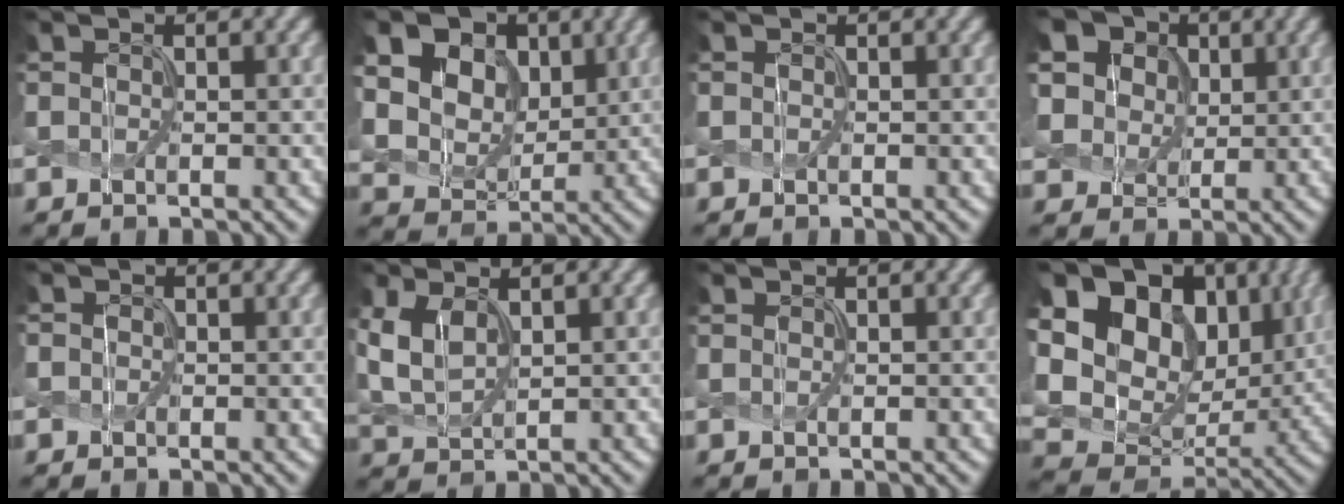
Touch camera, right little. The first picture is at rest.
{"total": 14.6, "force": [6.0, 11.2, 7.2], "torque": [-0.192, 0.027, 0.124]}
{"total": 0.0}
{"total": 11.1, "force": [5.7, 8.2, 4.9], "torque": [-0.139, 0.029, 0.096]}
{"total": 1.1, "force": [0.0, 1.0, 0.3], "torque": [-0.003, 0.001, -0.011]}
{"total": 3.7, "force": [1.3, 2.1, 2.8], "torque": [-0.078, 0.002, 0.031]}
{"total": 0.0}
{"total": 18.5, "force": [6.3, 13.6, 10.8], "torque": [-0.230, 0.030, 0.115]}